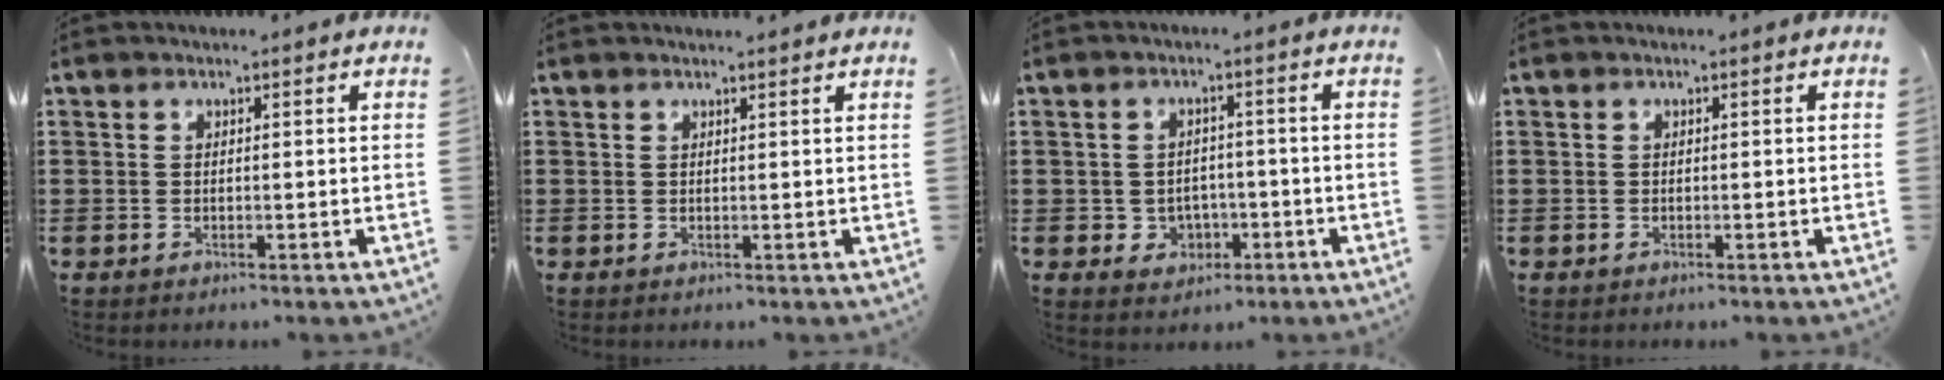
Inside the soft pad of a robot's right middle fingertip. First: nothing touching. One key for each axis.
{"total": 0.8, "fx": 0.8, "fy": -0.1, "fz": 0.0, "tx": -0.001, "ty": -0.003, "tz": 0.015}
{"total": 3.0, "fx": -1.1, "fy": 2.6, "fz": 1.0, "tx": -0.029, "ty": 0.005, "tz": -0.026}
{"total": 0.0}